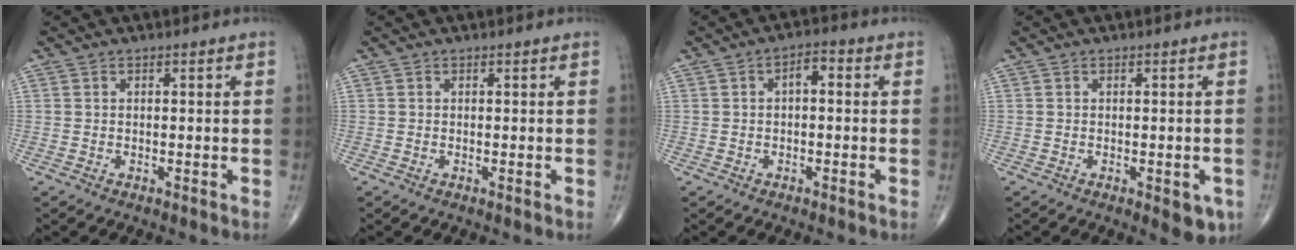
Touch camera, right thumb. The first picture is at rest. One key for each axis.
{"total": 0.0}
{"total": 3.2, "fx": 0.3, "fy": 1.6, "fz": 2.8, "tx": -0.034, "ty": 0.014, "tz": -0.003}
{"total": 4.4, "fx": -1.6, "fy": 1.9, "fz": 3.6, "tx": -0.025, "ty": -0.004, "tz": -0.015}